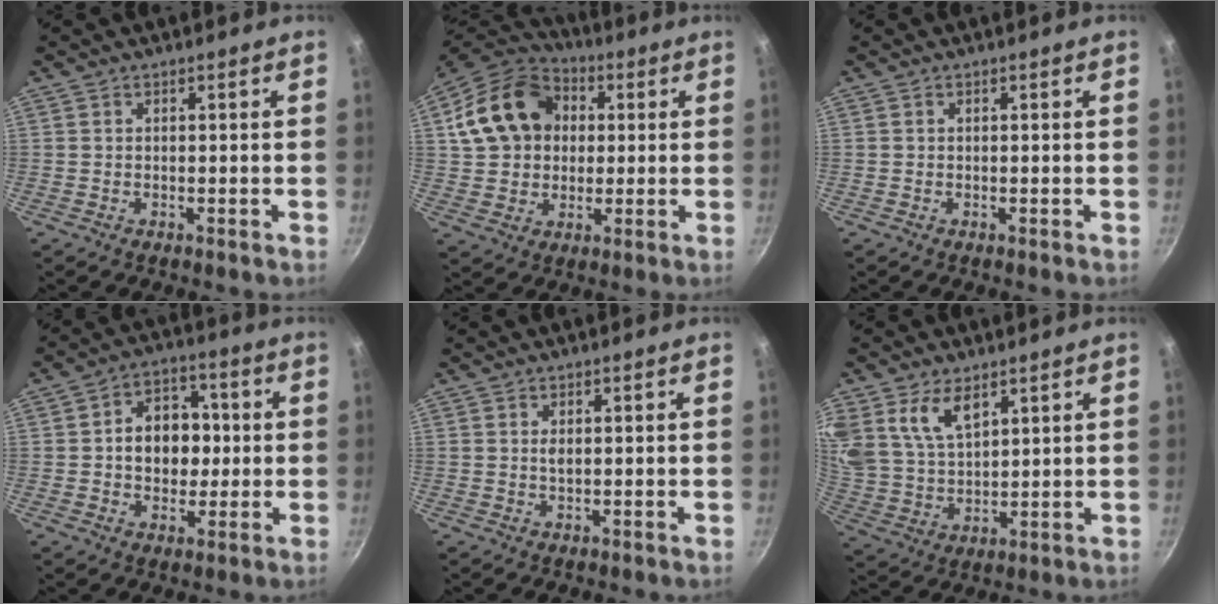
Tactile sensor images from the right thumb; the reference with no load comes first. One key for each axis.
{"total": 17.7, "fx": 3.8, "fy": 13.9, "fz": 10.2, "tx": -0.161, "ty": 0.024, "tz": 0.060}
{"total": 0.0}
{"total": 10.9, "fx": 0.5, "fy": 8.3, "fz": 7.0, "tx": -0.068, "ty": 0.015, "tz": -0.001}
{"total": 1.2, "fx": 0.3, "fy": 0.6, "fz": 1.0, "tx": -0.018, "ty": 0.001, "tz": 0.006}
{"total": 10.4, "fx": 5.8, "fy": 6.0, "fz": 6.3, "tx": -0.109, "ty": -0.033, "tz": 0.123}